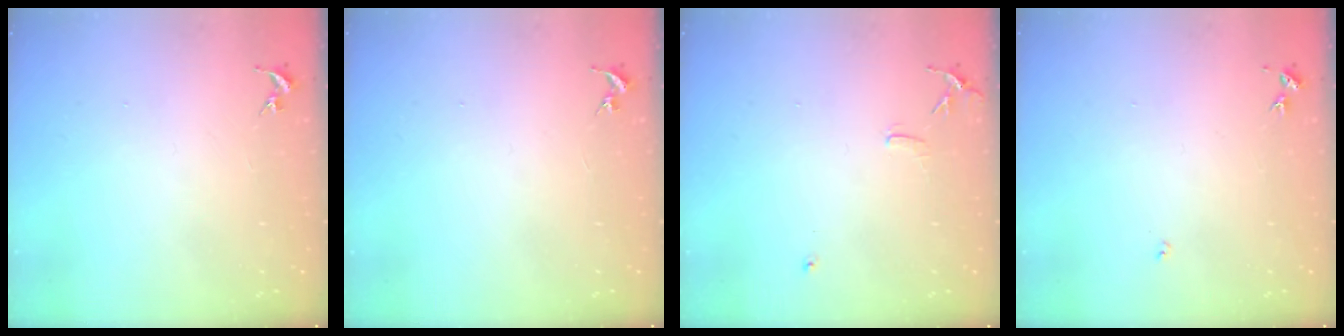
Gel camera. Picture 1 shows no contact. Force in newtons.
{"total": 0.0}
{"total": 6.2, "press": 6.1, "slide": 0.7}
{"total": 3.0, "press": 3.0, "slide": 0.4}